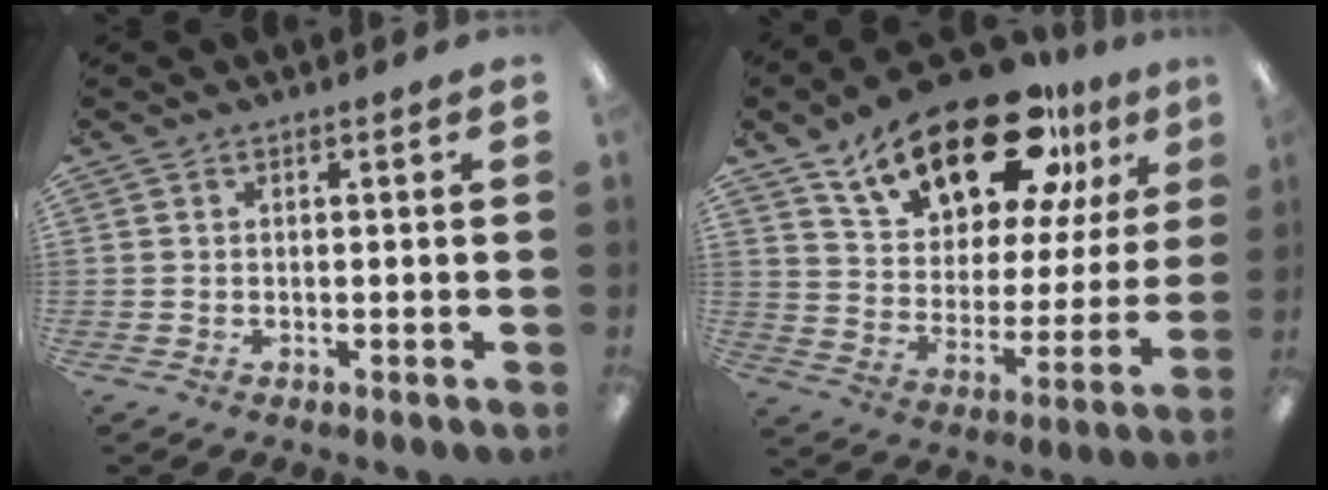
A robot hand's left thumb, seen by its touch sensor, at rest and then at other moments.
{"total": 22.1, "force": [15.7, 9.7, 12.1], "torque": [-0.195, -0.087, 0.271]}